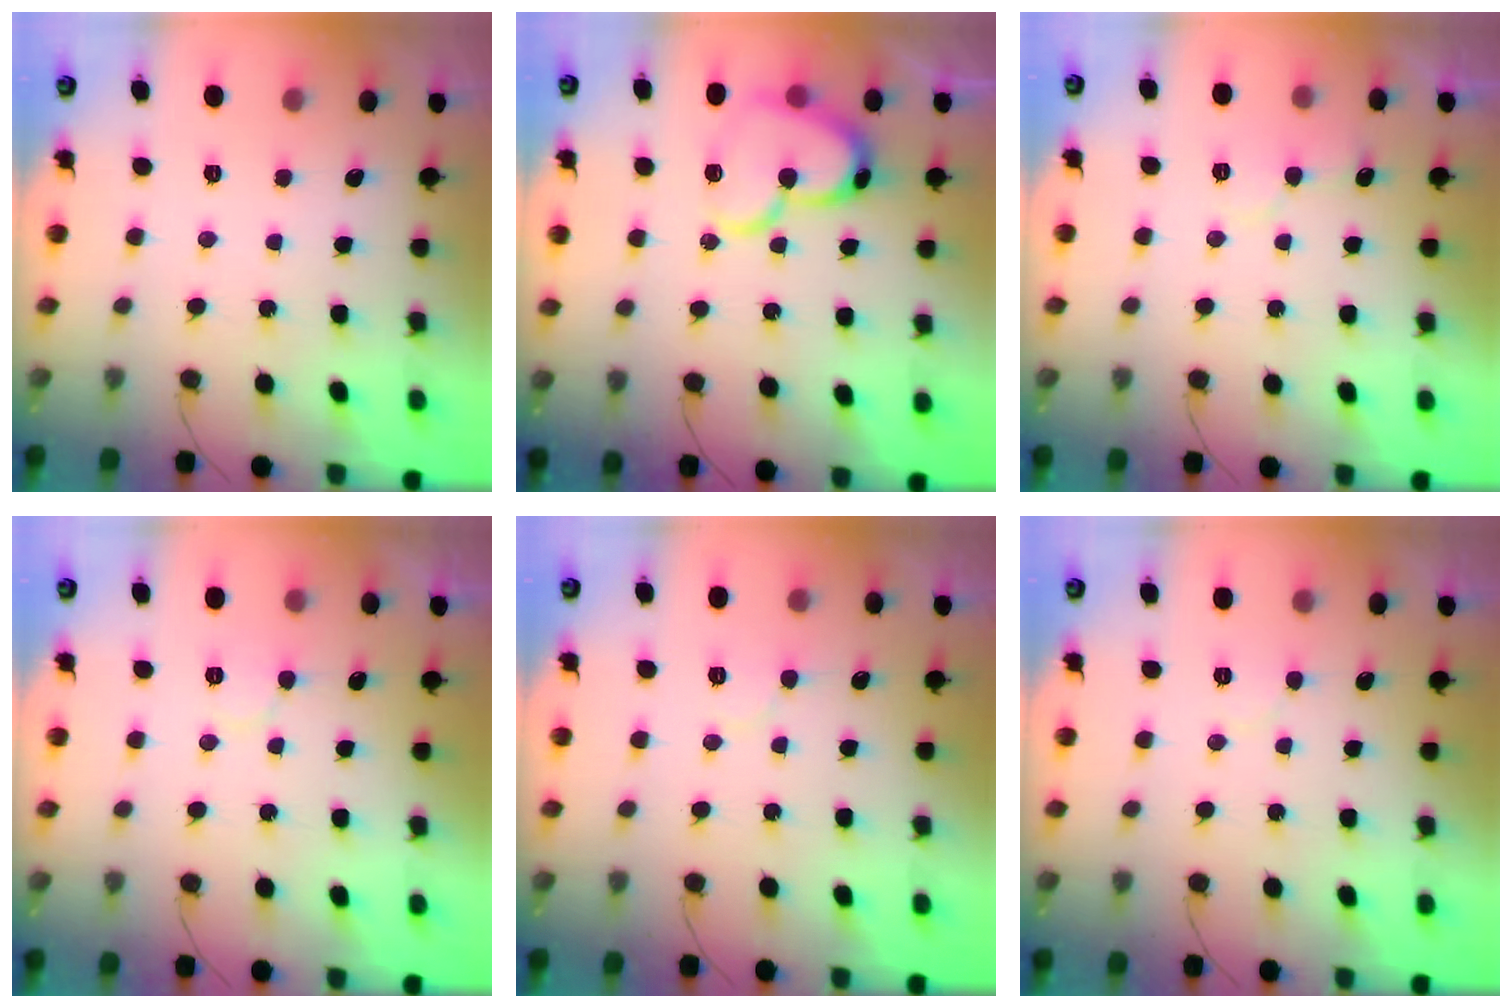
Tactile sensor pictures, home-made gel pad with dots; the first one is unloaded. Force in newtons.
{"total": 15.3, "press": 15.2, "slide": 1.6}
{"total": 6.5, "press": 6.5, "slide": 0.4}
{"total": 4.8, "press": 4.8, "slide": 0.4}
{"total": 4.6, "press": 4.6, "slide": 0.5}
{"total": 3.8, "press": 3.8, "slide": 0.3}